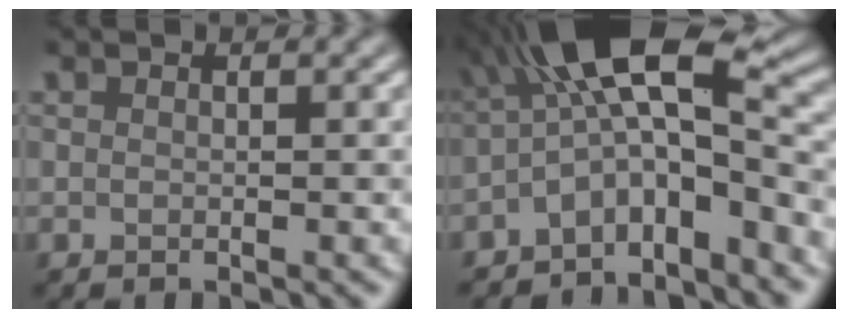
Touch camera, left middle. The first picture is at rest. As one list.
[{"total": 9.7, "force": [-2.0, 3.7, 8.7], "torque": [-0.132, 0.028, -0.051]}]